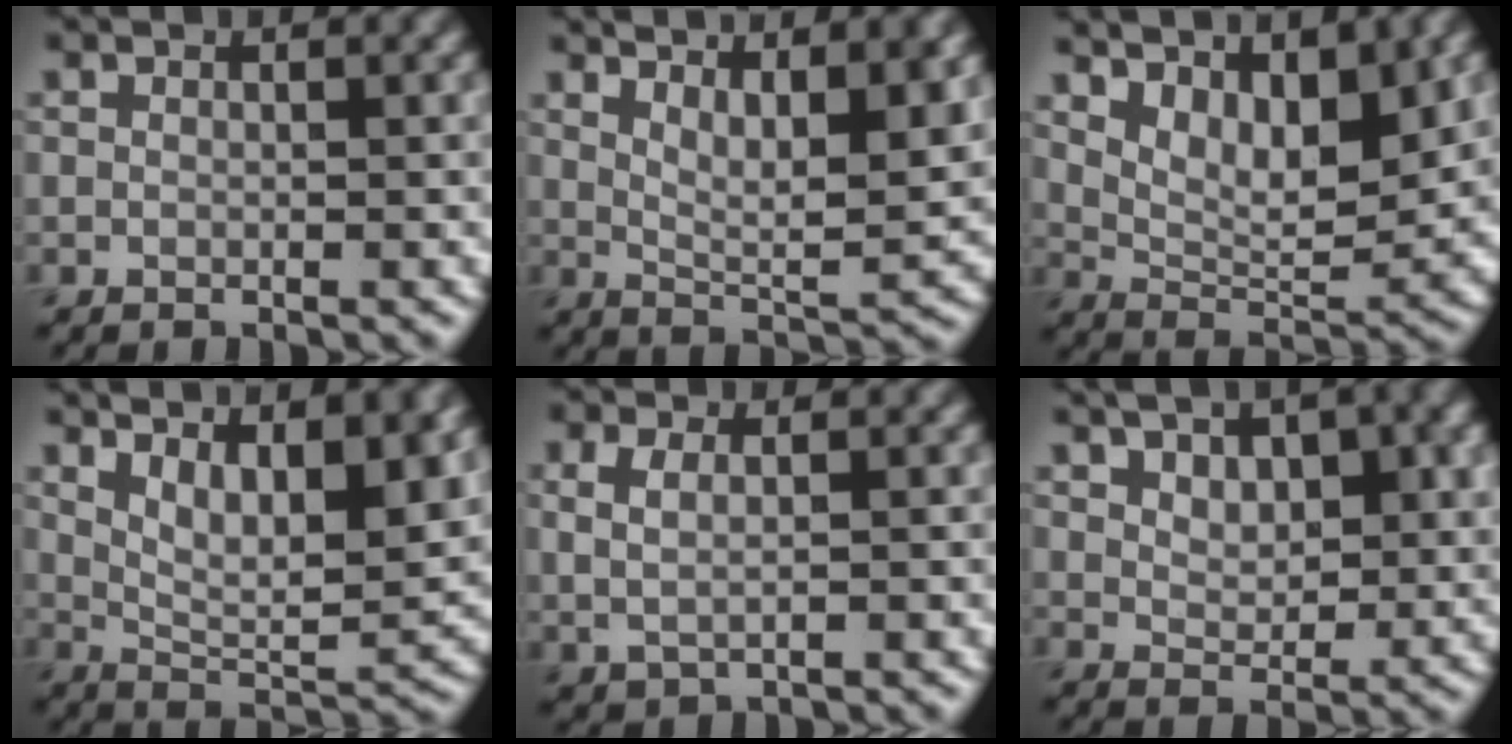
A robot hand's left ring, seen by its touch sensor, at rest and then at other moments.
{"total": 7.7, "force": [3.8, 2.0, 6.4], "torque": [-0.085, 0.002, 0.062]}
{"total": 6.8, "force": [3.8, 2.7, 4.9], "torque": [-0.082, -0.008, 0.069]}
{"total": 8.9, "force": [4.1, 2.8, 7.4], "torque": [-0.112, -0.001, 0.069]}
{"total": 2.1, "force": [0.5, 1.1, 1.7], "torque": [-0.038, -0.003, 0.015]}
{"total": 7.2, "force": [3.5, 3.8, 5.1], "torque": [-0.068, 0.011, 0.049]}